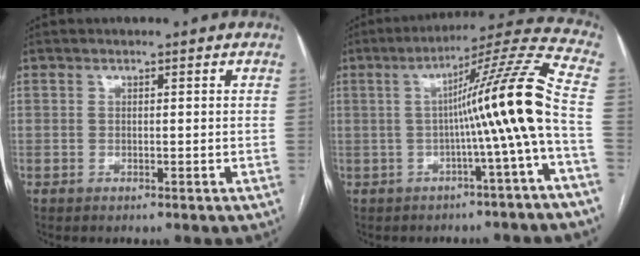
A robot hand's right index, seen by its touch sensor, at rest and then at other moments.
{"total": 13.2, "force": [-1.8, -2.5, 12.8], "torque": [-0.175, 0.018, -0.033]}